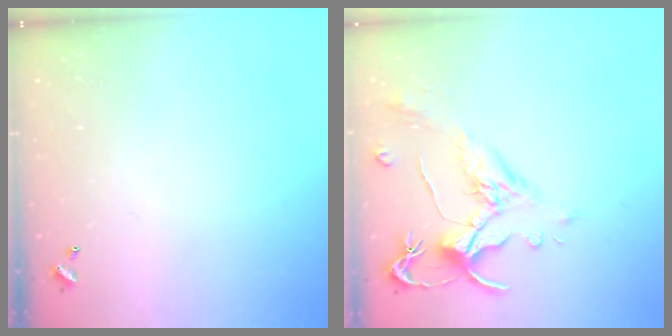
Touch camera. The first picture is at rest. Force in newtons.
{"total": 1.5, "press": 1.0, "slide": 1.1}